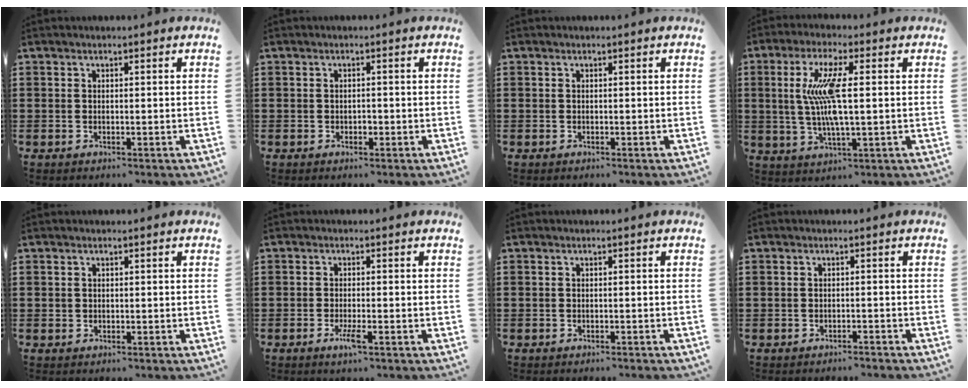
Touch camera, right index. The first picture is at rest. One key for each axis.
{"total": 0.8, "fx": -0.3, "fy": 0.5, "fz": 0.5, "tx": -0.011, "ty": -0.001, "tz": -0.006}
{"total": 0.0}
{"total": 9.2, "fx": 0.9, "fy": 2.0, "fz": 8.9, "tx": -0.195, "ty": -0.007, "tz": 0.004}
{"total": 0.5, "fx": 0.1, "fy": 0.5, "fz": 0.1, "tx": -0.002, "ty": 0.005, "tz": 0.000}
{"total": 2.6, "fx": -1.3, "fy": 0.2, "fz": 2.3, "tx": -0.052, "ty": -0.010, "tz": -0.026}
{"total": 0.8, "fx": -0.7, "fy": 0.0, "fz": 0.1, "tx": -0.005, "ty": -0.003, "tz": -0.015}
{"total": 1.5, "fx": -1.4, "fy": 0.1, "fz": -0.2, "tx": -0.001, "ty": 0.004, "tz": -0.033}